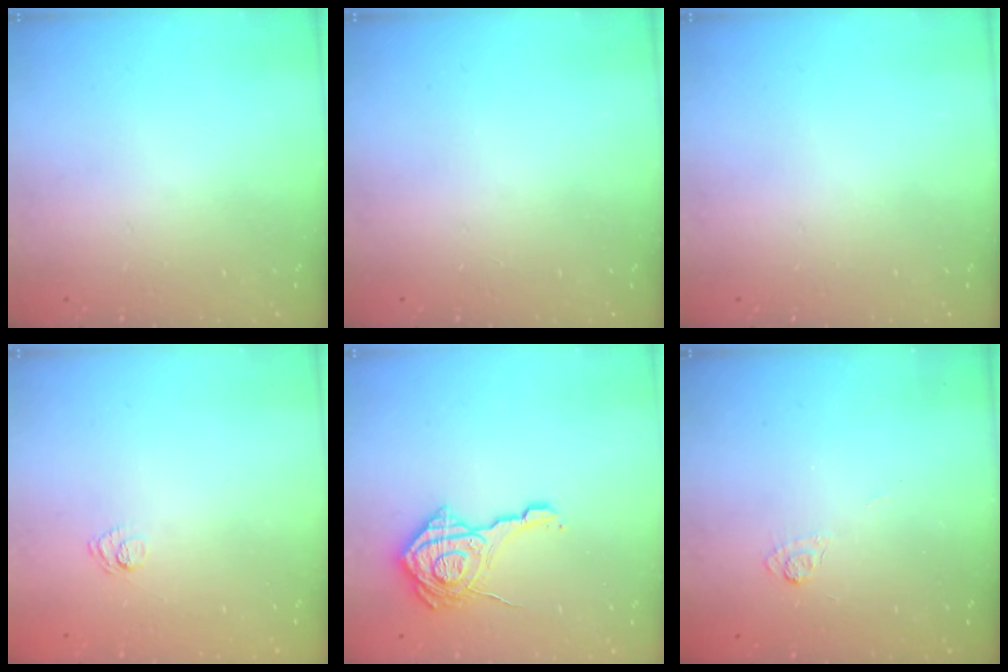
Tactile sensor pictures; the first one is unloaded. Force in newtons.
{"total": 0.0}
{"total": 0.0}
{"total": 6.6, "press": 6.5, "slide": 1.4}
{"total": 18.4, "press": 18.3, "slide": 1.1}
{"total": 3.3, "press": 3.0, "slide": 1.4}